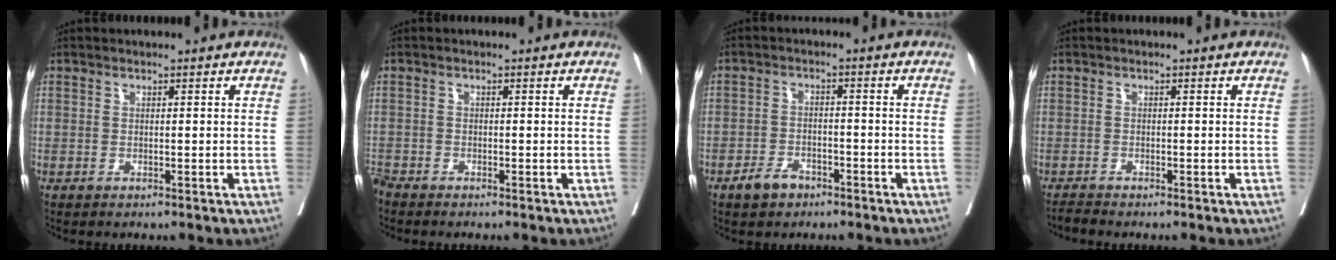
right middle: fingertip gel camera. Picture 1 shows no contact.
{"total": 1.5, "force": [-1.5, 0.1, 0.2], "torque": [-0.004, -0.005, -0.029]}
{"total": 3.7, "force": [-2.6, 2.2, 1.7], "torque": [-0.030, 0.004, -0.039]}
{"total": 1.0, "force": [-0.9, -0.3, 0.0], "torque": [-0.005, -0.006, -0.019]}